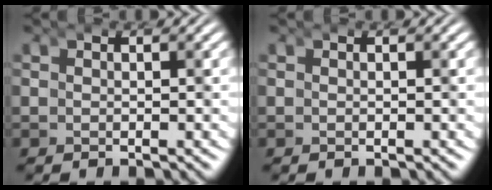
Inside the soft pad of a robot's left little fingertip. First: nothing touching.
{"total": 0.0}